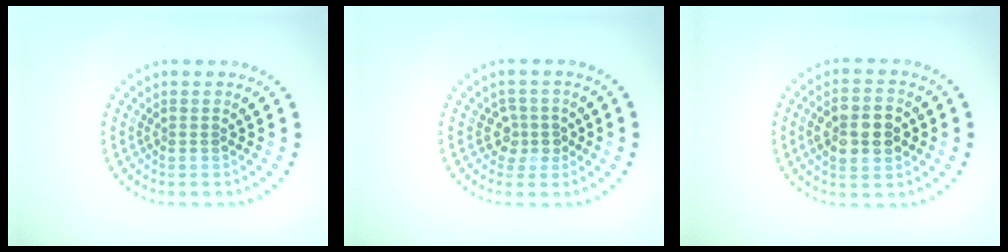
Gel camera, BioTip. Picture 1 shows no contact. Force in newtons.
{"total": 2.0, "press": 1.6, "slide": 1.2}
{"total": 4.9, "press": 4.9, "slide": 0.1}